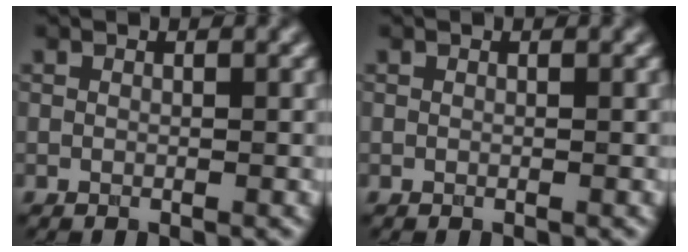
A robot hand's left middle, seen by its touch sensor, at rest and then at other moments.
{"total": 0.0}